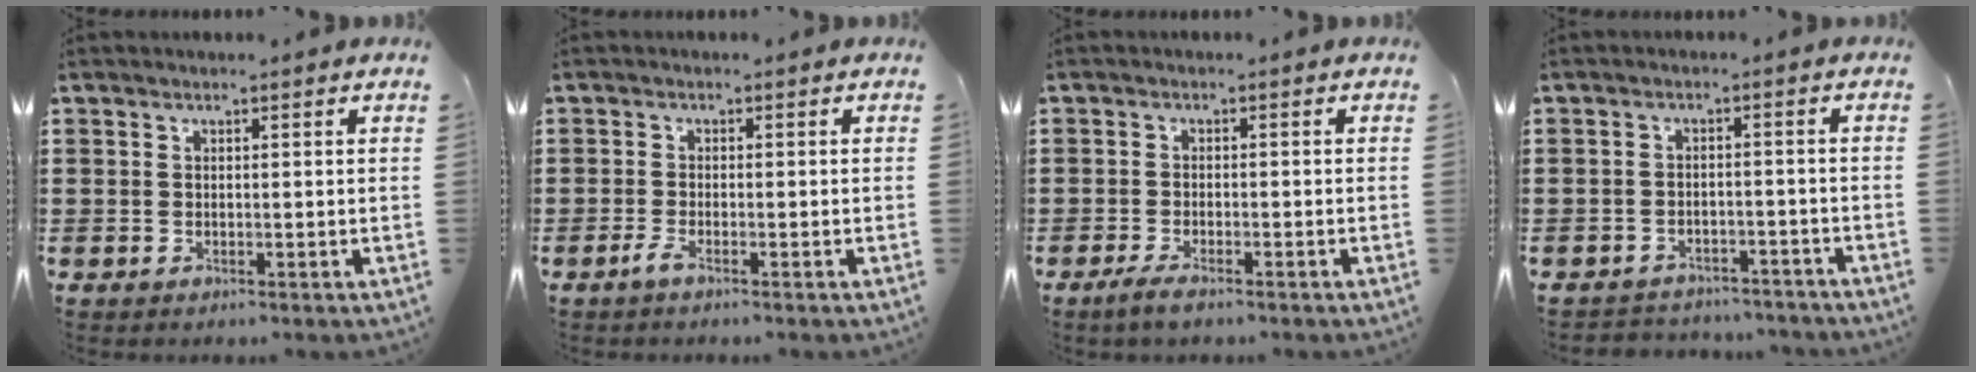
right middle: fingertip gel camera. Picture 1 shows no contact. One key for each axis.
{"total": 1.6, "fx": -1.0, "fy": 0.2, "fz": 1.3, "tx": -0.031, "ty": -0.006, "tz": -0.019}
{"total": 2.0, "fx": -1.5, "fy": 0.3, "fz": 1.4, "tx": -0.033, "ty": -0.001, "tz": -0.029}
{"total": 2.7, "fx": -2.6, "fy": 0.4, "fz": -0.3, "tx": -0.004, "ty": -0.001, "tz": -0.058}